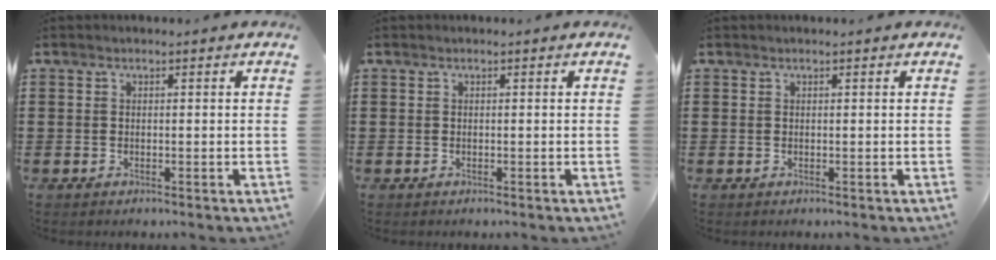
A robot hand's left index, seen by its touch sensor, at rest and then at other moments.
{"total": 0.0}
{"total": 0.0}